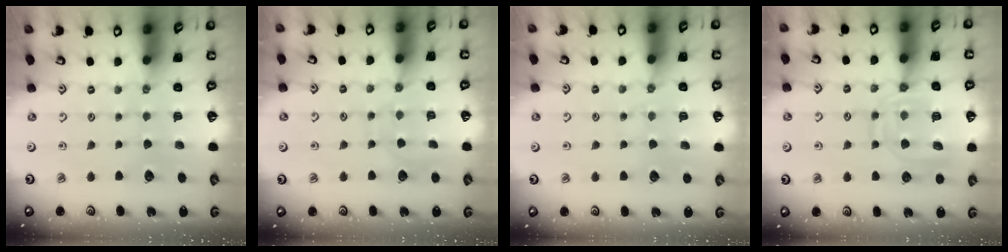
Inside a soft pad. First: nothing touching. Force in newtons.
{"total": 5.4, "press": 5.4, "slide": 0.5}
{"total": 2.9, "press": 2.9, "slide": 0.2}
{"total": 14.2, "press": 14.1, "slide": 1.4}